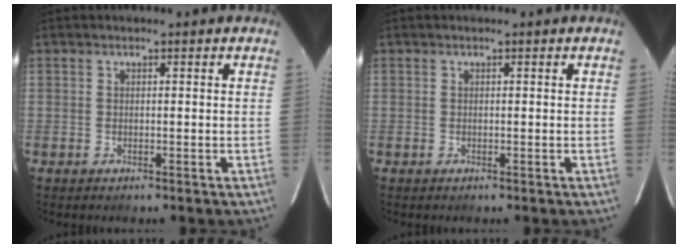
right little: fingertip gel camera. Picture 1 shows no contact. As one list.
[{"total": 0.0}]